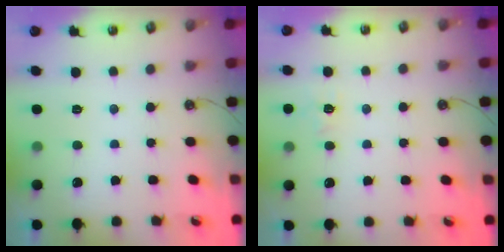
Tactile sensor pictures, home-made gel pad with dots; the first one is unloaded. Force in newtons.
{"total": 6.5, "press": 6.5, "slide": 0.6}